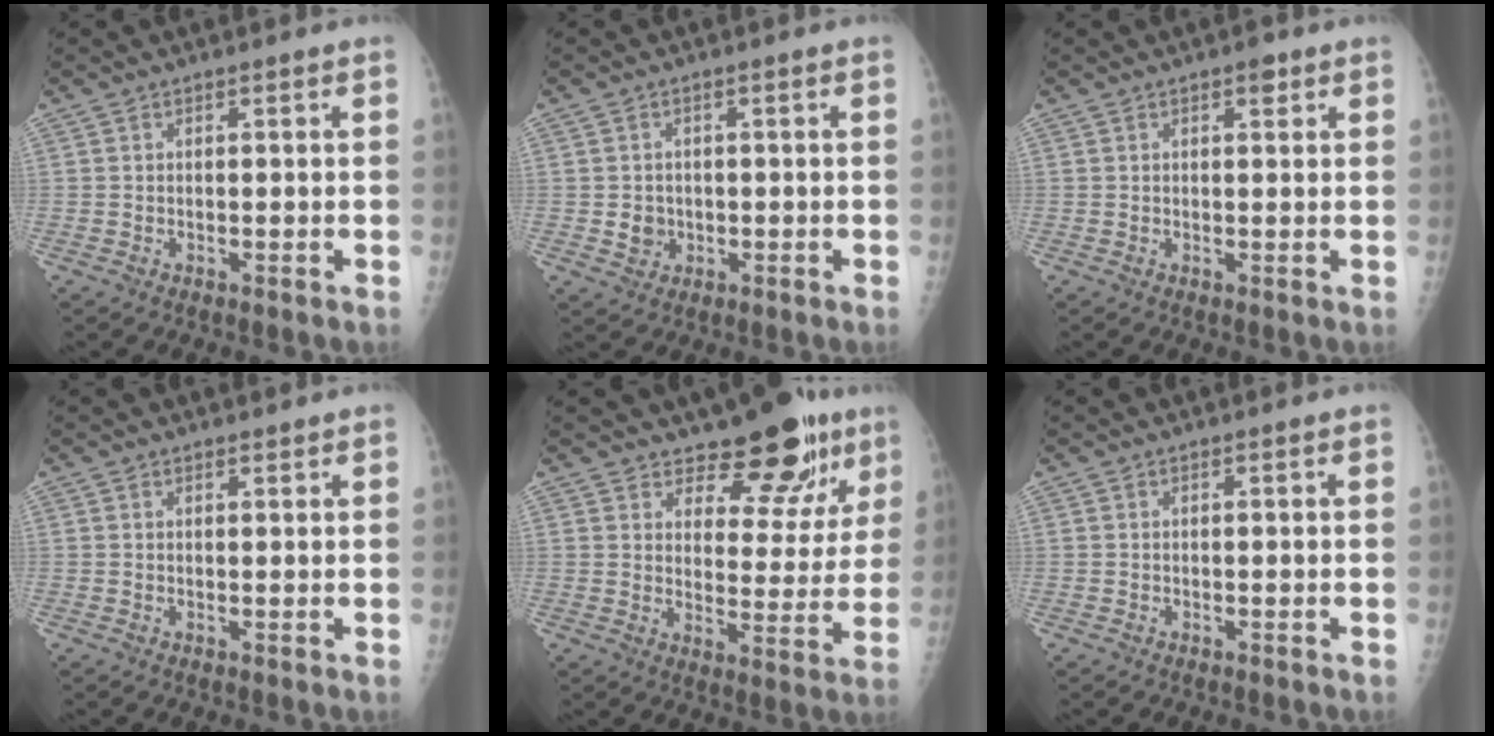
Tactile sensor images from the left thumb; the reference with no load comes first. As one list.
[{"total": 2.9, "force": [-0.3, 2.7, 1.1], "torque": [-0.003, 0.002, 0.002]}, {"total": 1.8, "force": [1.1, 0.9, 1.2], "torque": [-0.008, -0.002, 0.012]}, {"total": 0.8, "force": [0.7, 0.2, 0.0], "torque": [0.001, -0.007, 0.011]}, {"total": 12.1, "force": [9.1, 5.5, 5.8], "torque": [-0.030, -0.068, 0.126]}, {"total": 0.0}]